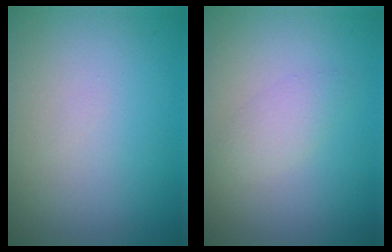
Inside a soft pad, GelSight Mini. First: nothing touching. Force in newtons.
{"total": 1.7, "press": 1.7, "slide": 0.1}